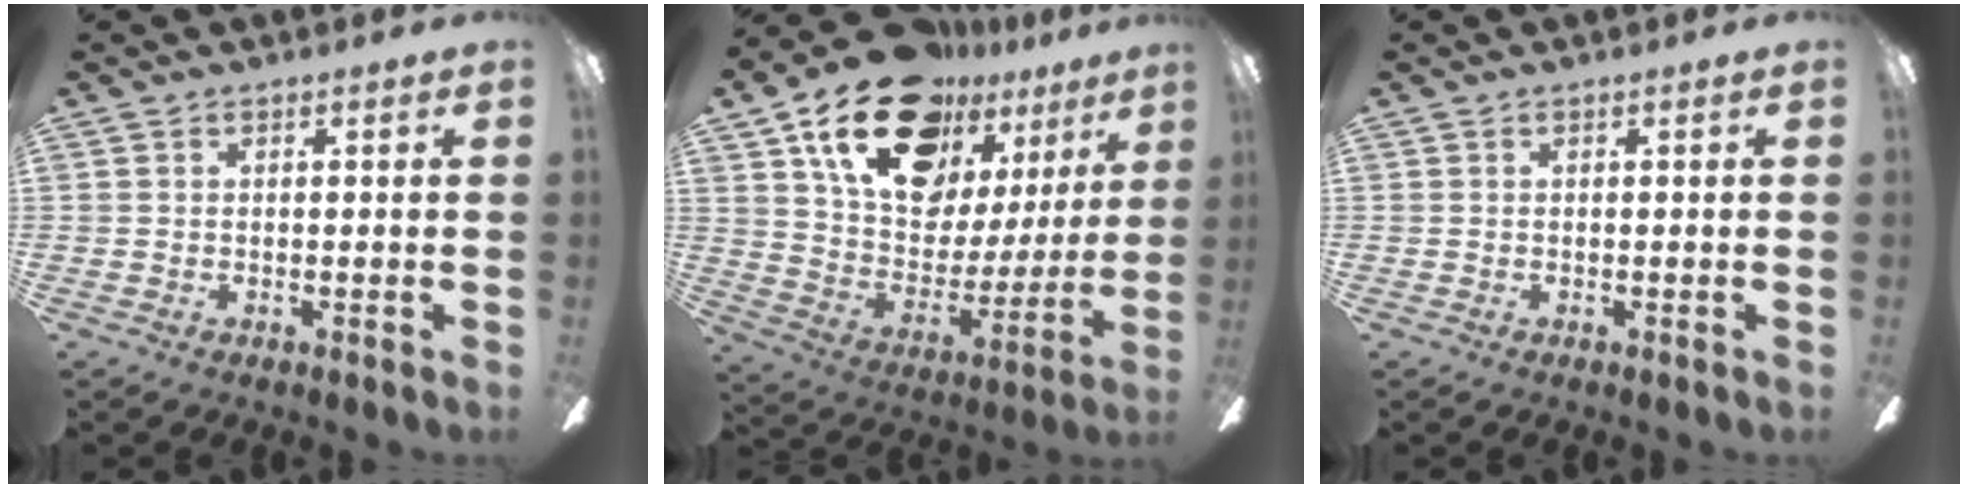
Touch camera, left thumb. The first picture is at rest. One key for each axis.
{"total": 23.2, "fx": 15.5, "fy": 12.9, "fz": 11.4, "tx": -0.190, "ty": -0.090, "tz": 0.282}
{"total": 0.0}